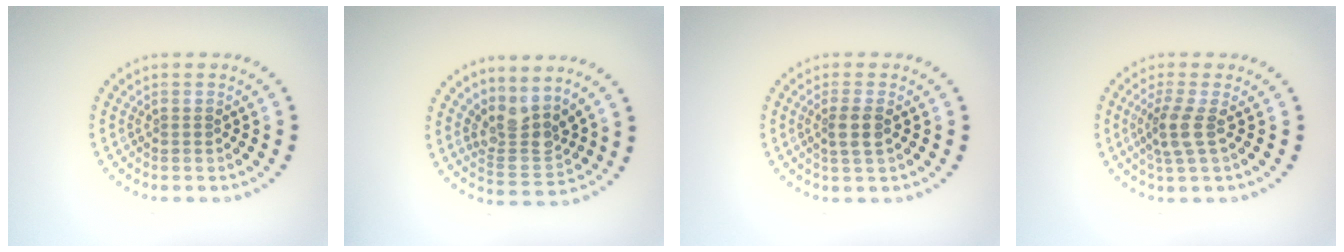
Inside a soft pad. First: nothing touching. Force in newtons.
{"total": 3.3, "press": 2.6, "slide": 2.0}
{"total": 2.0, "press": 1.7, "slide": 0.9}
{"total": 2.6, "press": 2.0, "slide": 1.7}